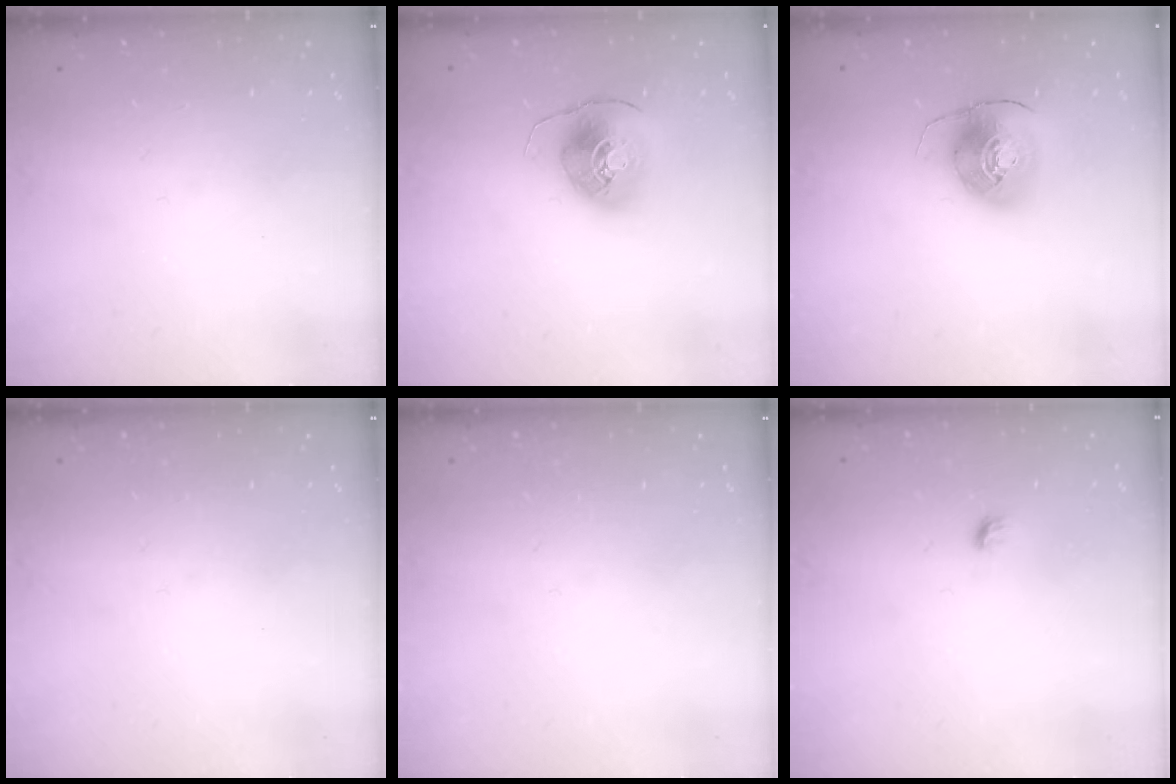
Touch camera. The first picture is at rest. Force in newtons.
{"total": 8.1, "press": 8.0, "slide": 1.2}
{"total": 8.6, "press": 8.5, "slide": 1.1}
{"total": 0.0}
{"total": 0.0}
{"total": 3.7, "press": 3.6, "slide": 1.0}